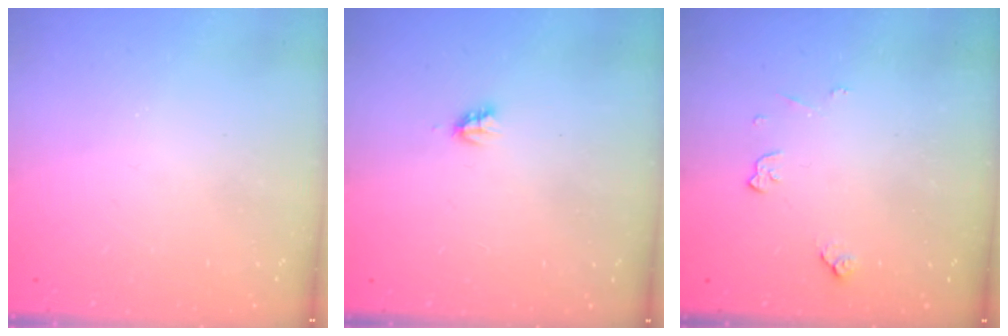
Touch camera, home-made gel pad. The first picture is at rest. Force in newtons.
{"total": 2.7, "press": 2.7, "slide": 0.2}
{"total": 4.8, "press": 4.7, "slide": 0.7}